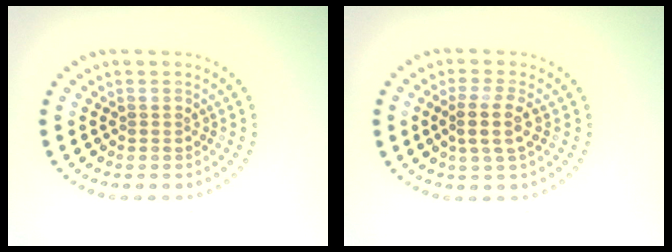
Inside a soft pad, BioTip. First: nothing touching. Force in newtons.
{"total": 2.8, "press": 2.4, "slide": 1.5}